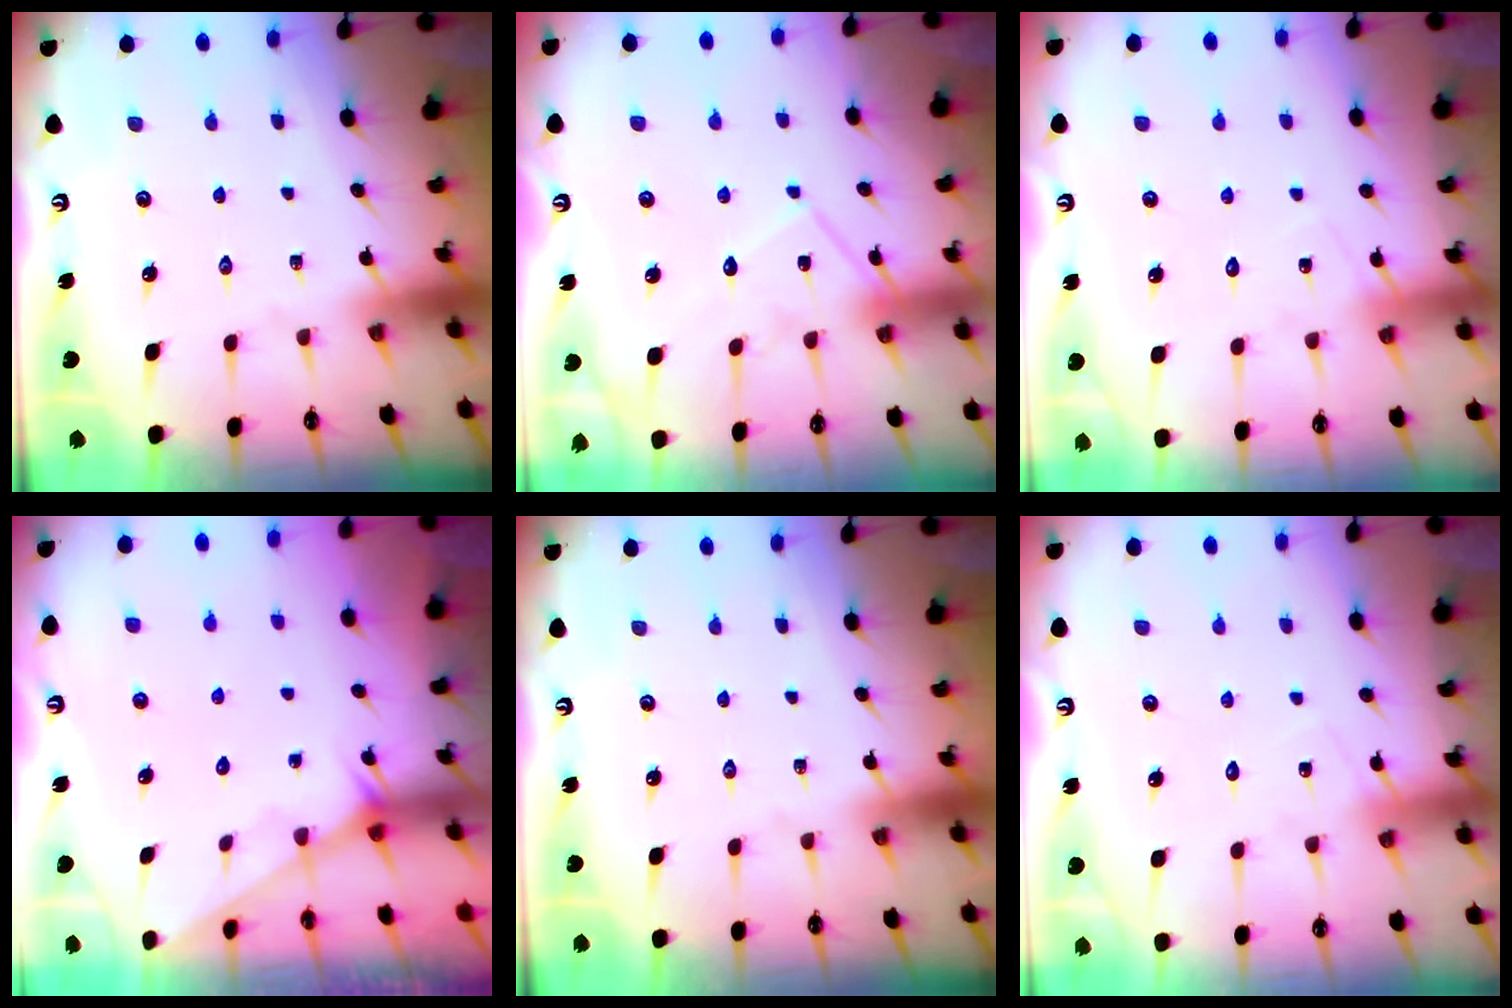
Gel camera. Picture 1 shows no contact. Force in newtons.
{"total": 11.5, "press": 11.5, "slide": 0.8}
{"total": 7.3, "press": 7.3, "slide": 0.5}
{"total": 1.3, "press": 1.3, "slide": 0.1}
{"total": 0.0}
{"total": 7.3, "press": 7.3, "slide": 0.5}